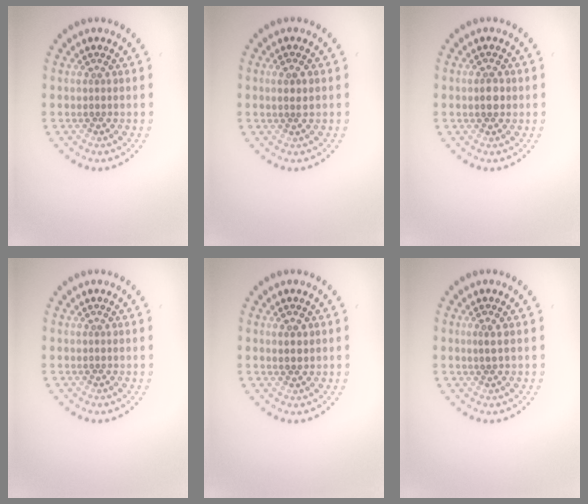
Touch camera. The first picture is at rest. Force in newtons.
{"total": 1.5, "press": 1.3, "slide": 0.6}
{"total": 1.5, "press": 1.4, "slide": 0.2}
{"total": 0.0}
{"total": 1.1, "press": 1.1, "slide": 0.3}
{"total": 0.9, "press": 0.8, "slide": 0.4}